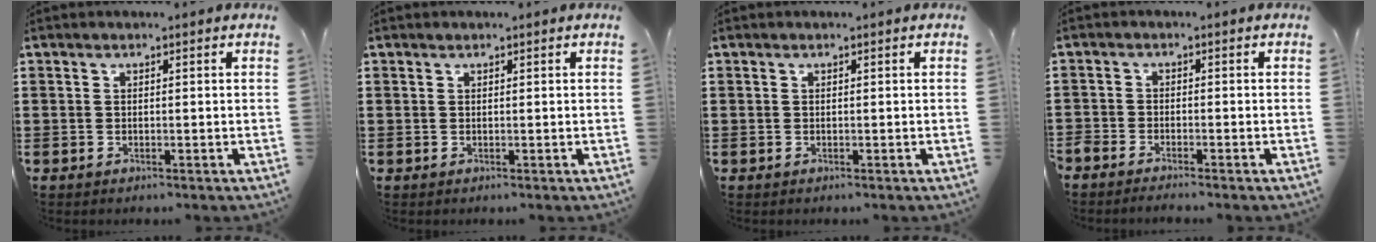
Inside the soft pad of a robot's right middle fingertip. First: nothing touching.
{"total": 0.0}
{"total": 0.0}
{"total": 1.9, "force": [-1.9, 0.2, 0.2], "torque": [-0.007, 0.000, -0.039]}